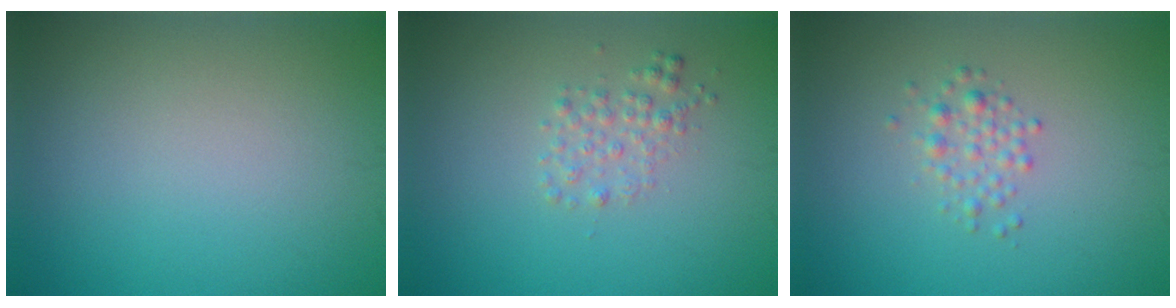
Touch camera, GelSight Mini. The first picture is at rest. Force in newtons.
{"total": 1.6, "press": 1.6, "slide": 0.0}
{"total": 1.6, "press": 1.6, "slide": 0.0}